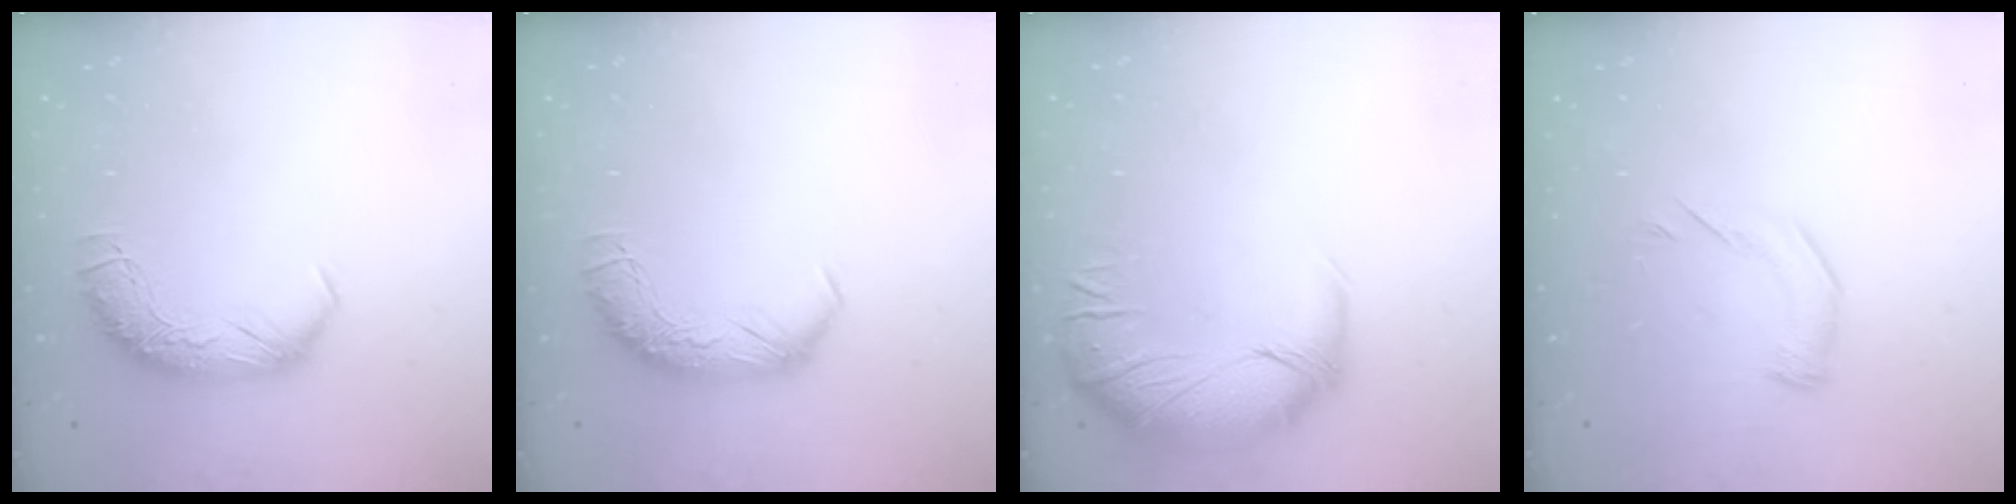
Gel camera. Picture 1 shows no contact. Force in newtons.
{"total": 0.0}
{"total": 2.7, "press": 1.1, "slide": 2.5}
{"total": 3.6, "press": 3.5, "slide": 1.0}